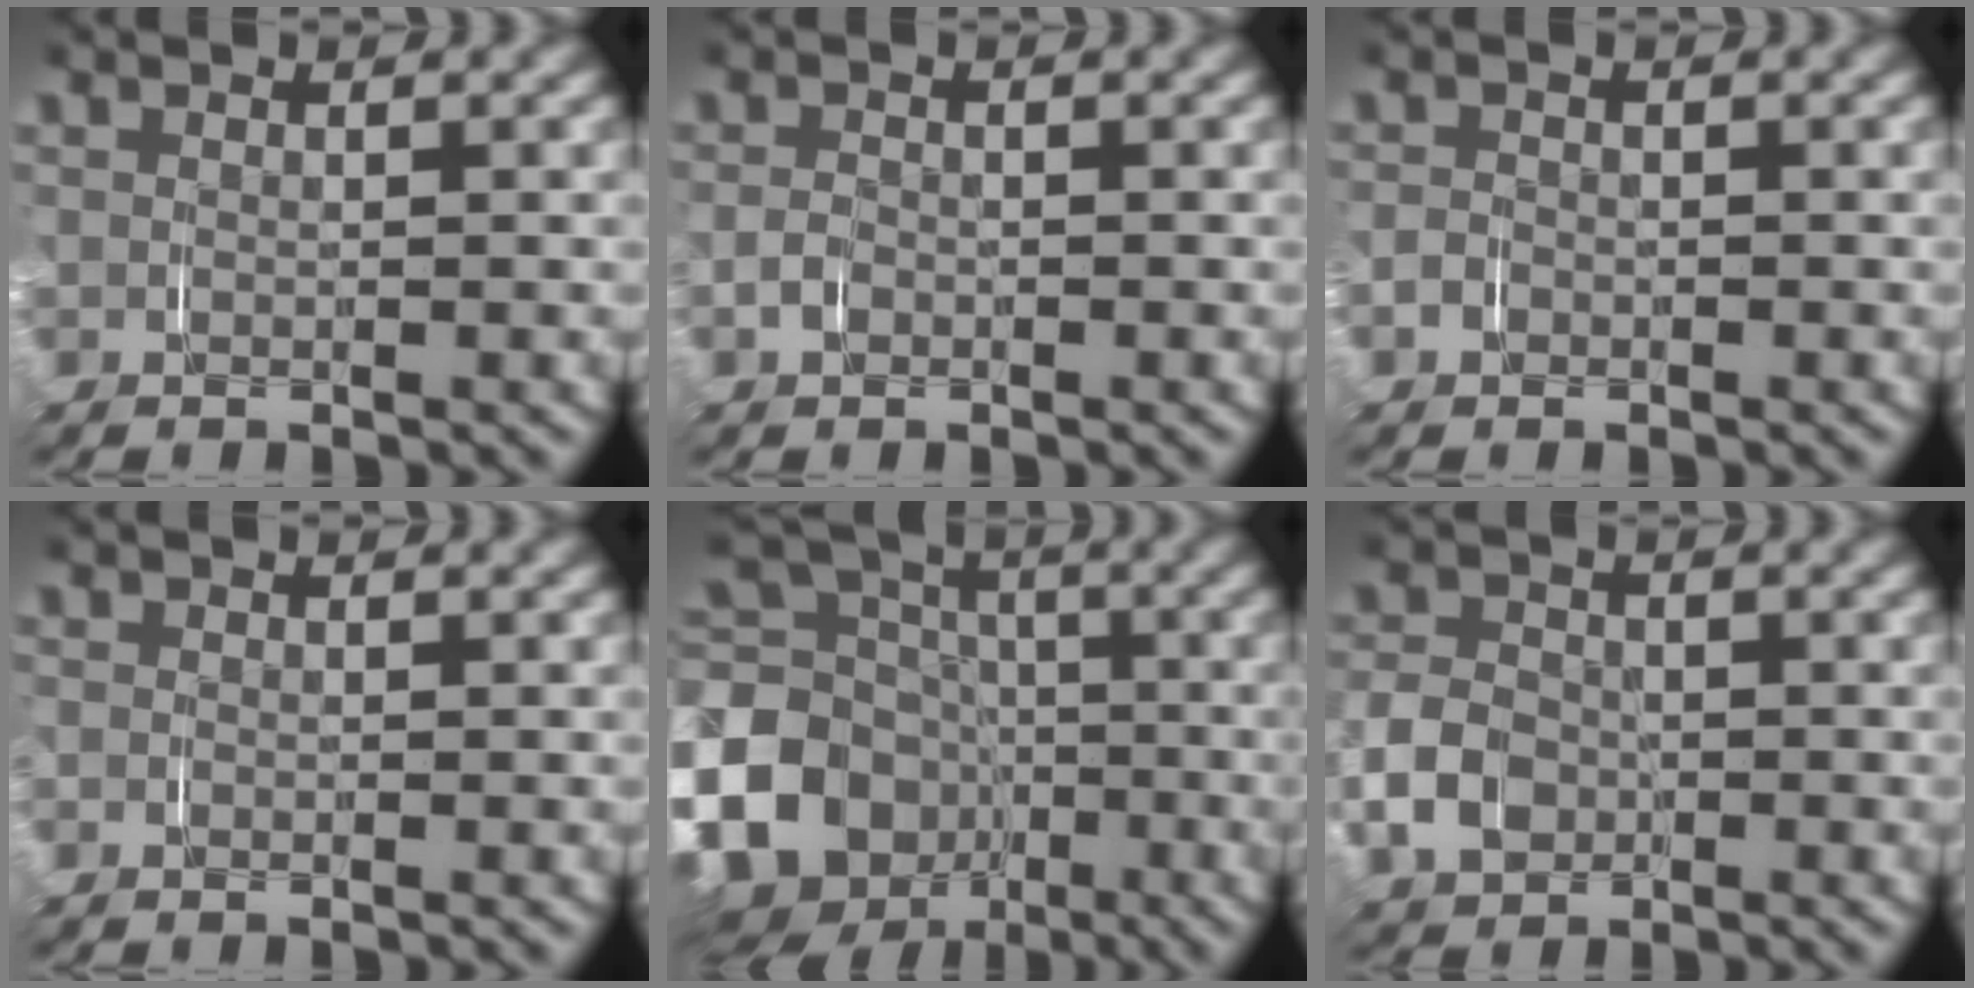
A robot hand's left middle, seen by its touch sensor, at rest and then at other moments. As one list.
[{"total": 1.1, "force": [-0.9, 0.6, 0.2], "torque": [-0.013, -0.006, -0.014]}, {"total": 1.2, "force": [-0.9, 0.8, 0.0], "torque": [-0.007, -0.003, -0.019]}, {"total": 0.6, "force": [-0.5, 0.1, -0.3], "torque": [0.003, -0.003, -0.011]}, {"total": 12.6, "force": [-4.8, 10.8, 4.5], "torque": [-0.096, -0.051, -0.085]}, {"total": 3.1, "force": [-1.4, 2.4, 1.4], "torque": [-0.036, -0.009, -0.023]}]